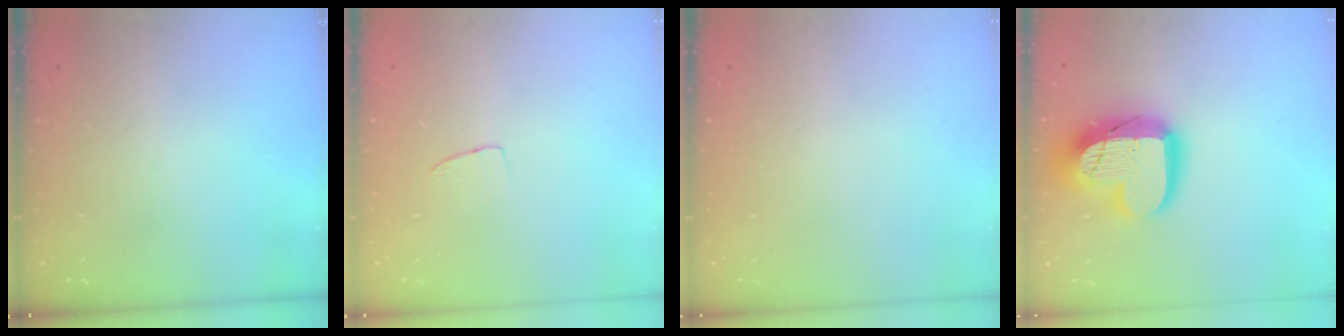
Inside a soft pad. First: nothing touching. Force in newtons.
{"total": 3.2, "press": 3.2, "slide": 0.2}
{"total": 0.0}
{"total": 20.6, "press": 20.6, "slide": 1.5}